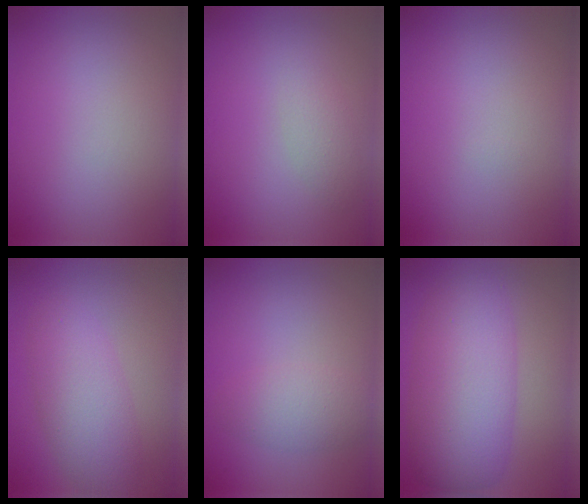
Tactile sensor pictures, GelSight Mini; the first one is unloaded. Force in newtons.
{"total": 1.5, "press": 1.5, "slide": 0.1}
{"total": 0.0}
{"total": 4.4, "press": 4.4, "slide": 0.1}
{"total": 2.5, "press": 2.5, "slide": 0.1}
{"total": 8.5, "press": 8.5, "slide": 0.2}